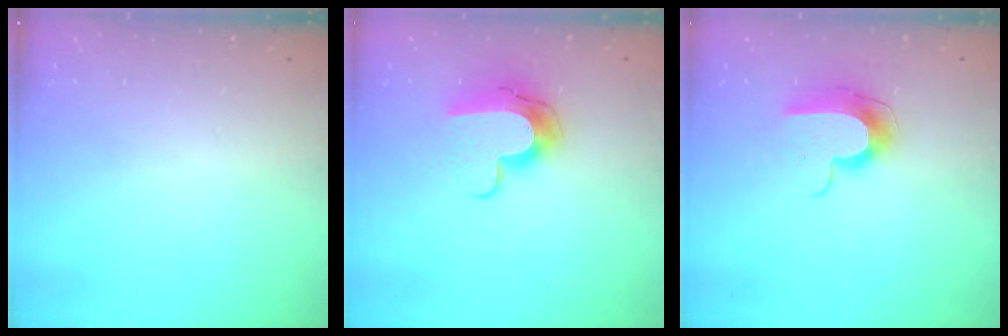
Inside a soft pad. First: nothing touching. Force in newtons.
{"total": 12.1, "press": 12.0, "slide": 0.9}
{"total": 10.1, "press": 10.0, "slide": 1.0}